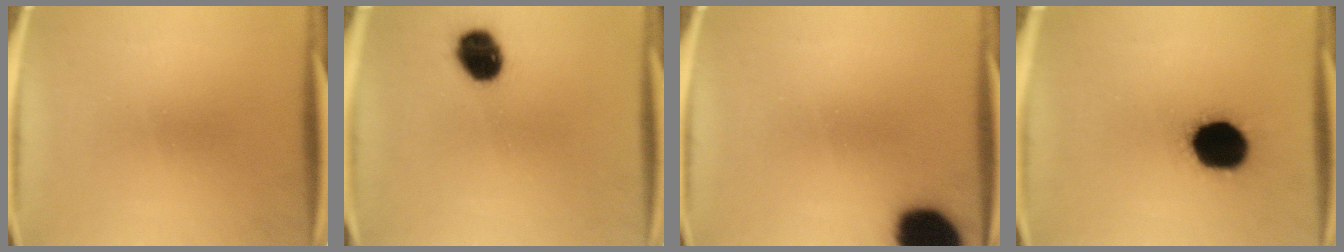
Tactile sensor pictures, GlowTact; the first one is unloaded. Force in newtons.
{"total": 10.1}
{"total": 17.2}
{"total": 17.1}